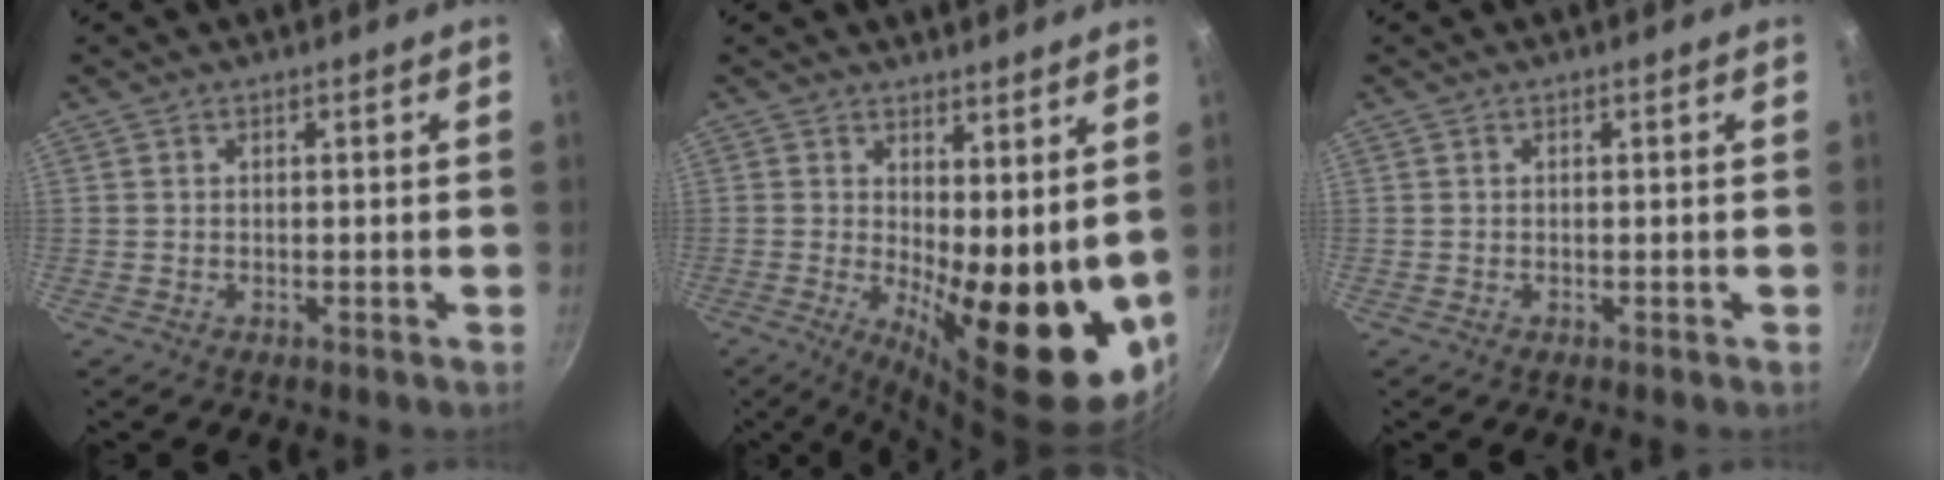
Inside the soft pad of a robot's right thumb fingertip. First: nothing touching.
{"total": 17.1, "force": [1.7, 6.5, 15.7], "torque": [-0.178, -0.036, 0.041]}
{"total": 0.0}